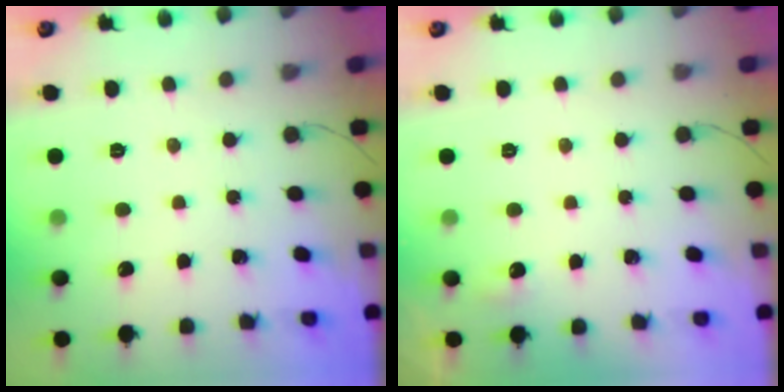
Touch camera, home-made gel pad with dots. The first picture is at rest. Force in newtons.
{"total": 11.5, "press": 3.2, "slide": 11.1}